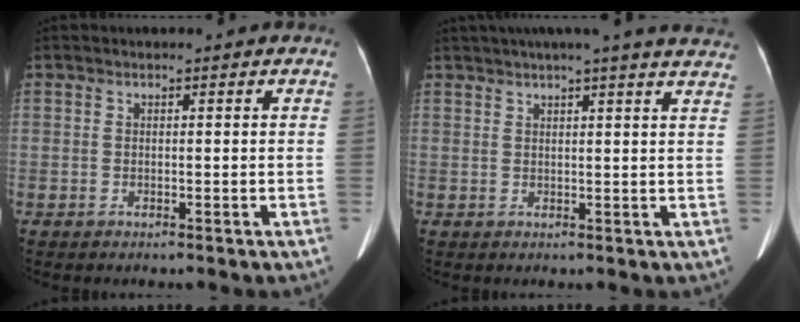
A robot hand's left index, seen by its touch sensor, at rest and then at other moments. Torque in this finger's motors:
{"motor_torque": [0.73, -0.87, 0.10, 0.05]}